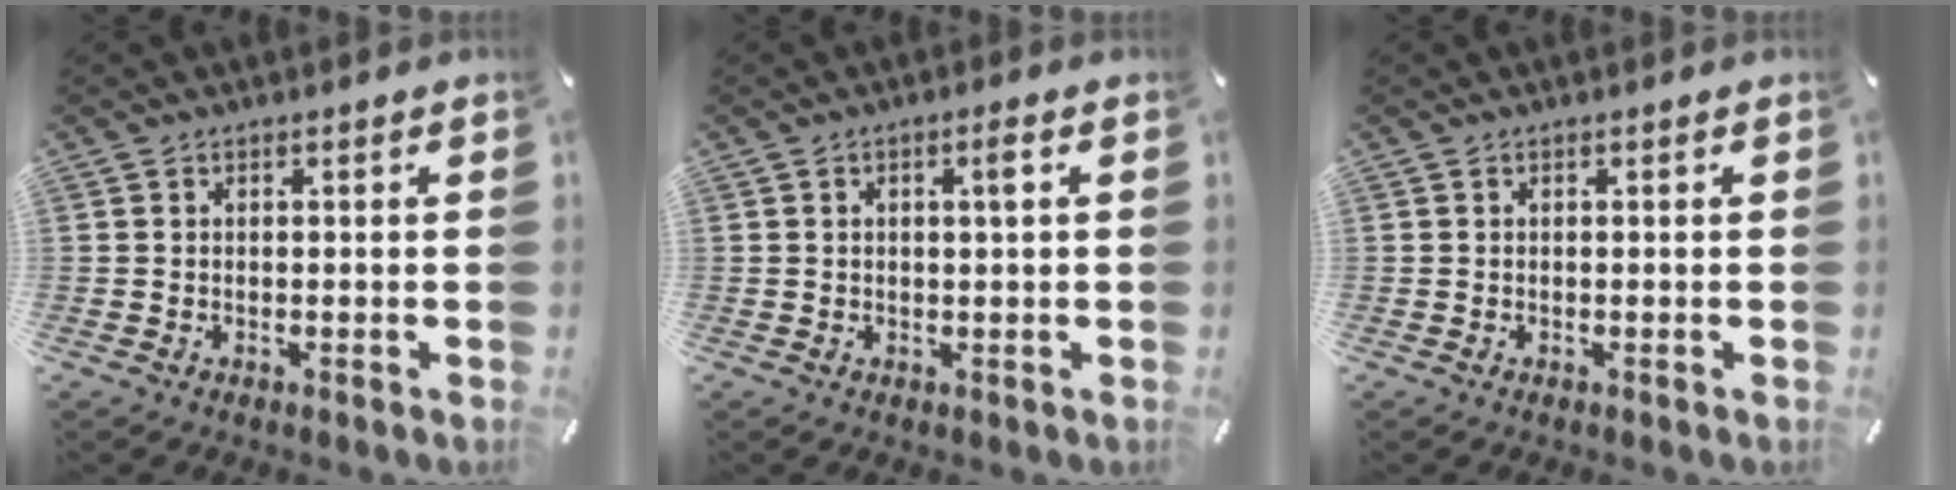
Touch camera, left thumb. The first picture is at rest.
{"total": 2.4, "force": [0.7, 0.4, 2.2], "torque": [-0.045, 0.005, 0.009]}
{"total": 0.0}